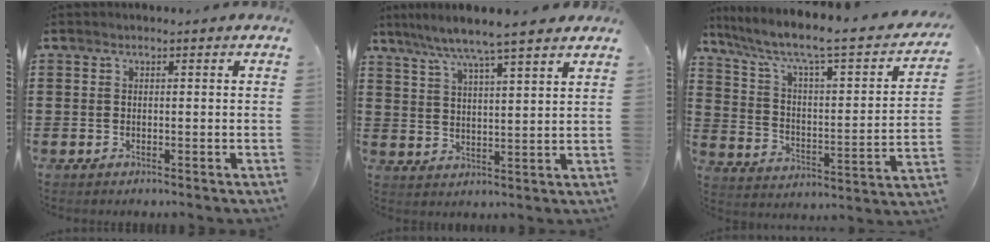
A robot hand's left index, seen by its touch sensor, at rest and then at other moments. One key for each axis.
{"total": 5.9, "fx": 5.0, "fy": -0.6, "fz": 3.1, "tx": -0.079, "ty": -0.025, "tz": 0.084}
{"total": 5.8, "fx": 3.6, "fy": 1.0, "fz": 4.4, "tx": -0.103, "ty": -0.034, "tz": 0.048}